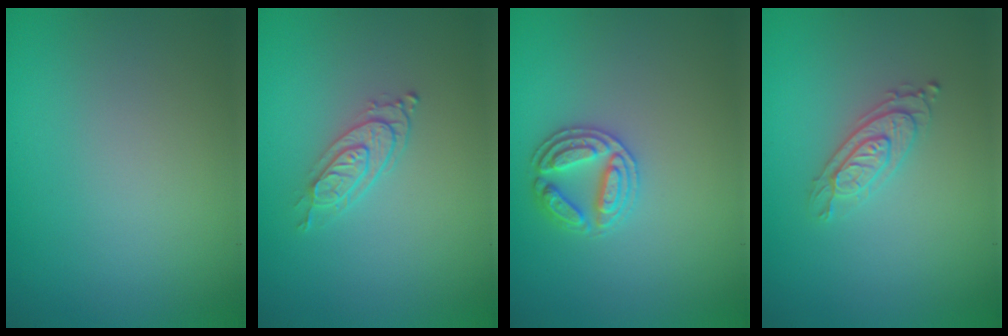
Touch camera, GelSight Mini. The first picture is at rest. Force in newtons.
{"total": 2.7, "press": 2.1, "slide": 1.7}
{"total": 2.8, "press": 2.8, "slide": 0.2}
{"total": 2.6, "press": 2.3, "slide": 1.3}